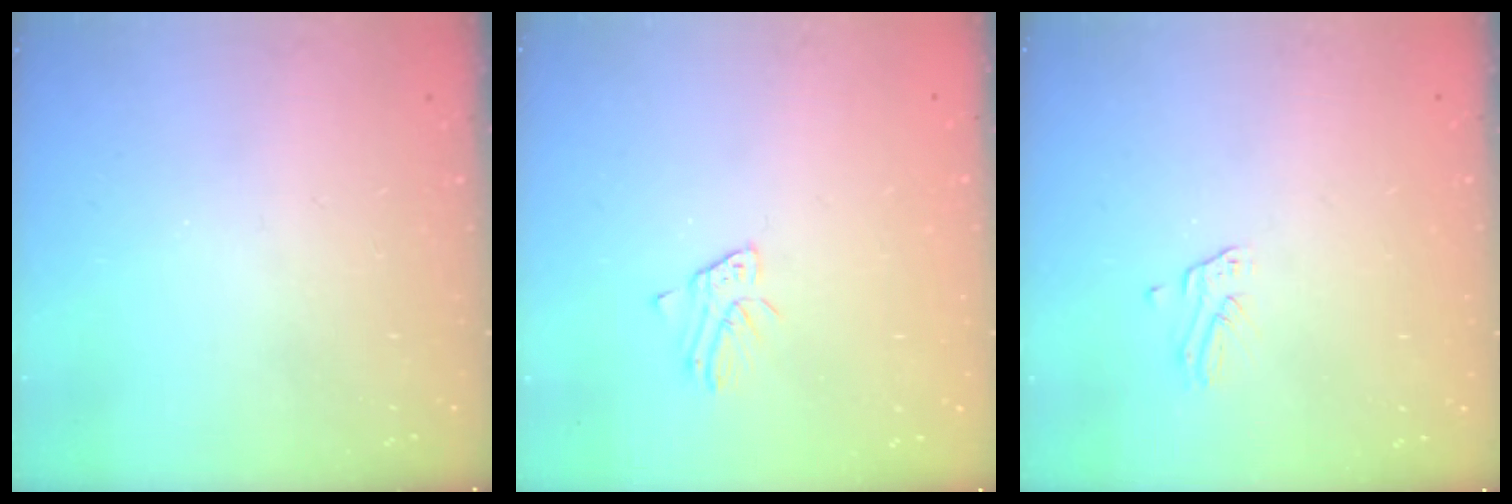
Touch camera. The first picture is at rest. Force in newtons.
{"total": 2.1, "press": 2.1, "slide": 0.1}
{"total": 1.8, "press": 1.8, "slide": 0.1}